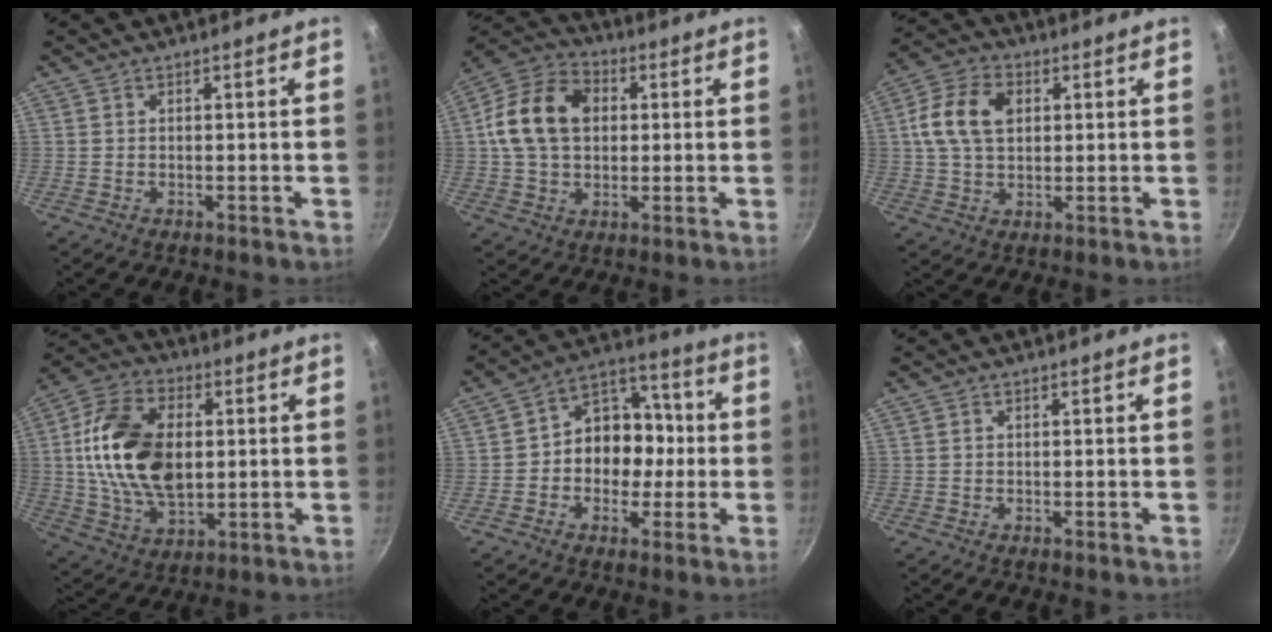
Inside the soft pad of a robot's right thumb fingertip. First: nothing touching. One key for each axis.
{"total": 14.9, "fx": 2.1, "fy": 11.0, "fz": 9.8, "tx": -0.156, "ty": 0.020, "tz": 0.021}
{"total": 11.0, "fx": 2.4, "fy": 7.6, "fz": 7.7, "tx": -0.133, "ty": 0.010, "tz": 0.033}
{"total": 19.8, "fx": 1.8, "fy": 12.4, "fz": 15.3, "tx": -0.267, "ty": 0.004, "tz": 0.029}
{"total": 12.4, "fx": -1.1, "fy": 10.1, "fz": 7.1, "tx": -0.043, "ty": 0.040, "tz": -0.033}
{"total": 0.0}